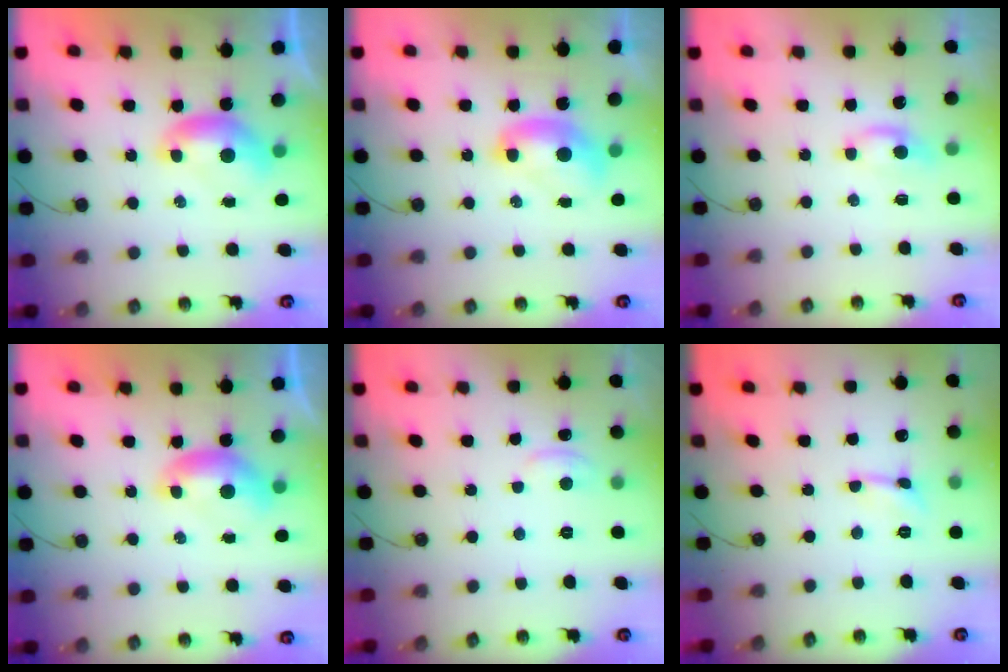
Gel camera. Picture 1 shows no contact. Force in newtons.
{"total": 2.1, "press": 2.1, "slide": 0.2}
{"total": 0.9, "press": 0.7, "slide": 0.6}
{"total": 0.0}
{"total": 2.1, "press": 2.0, "slide": 0.5}
{"total": 1.7, "press": 1.7, "slide": 0.5}